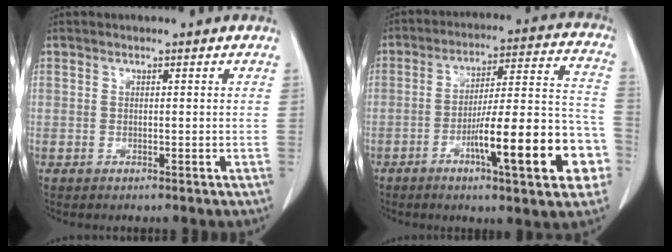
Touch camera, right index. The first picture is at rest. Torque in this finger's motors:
{"motor_torque": [0.87, -0.50, 0.56, 0.21]}